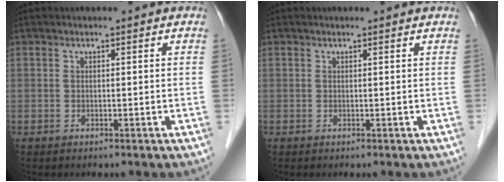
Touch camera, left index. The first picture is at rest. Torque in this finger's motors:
{"motor_torque": [0.08, -0.03, -0.03, -0.02]}